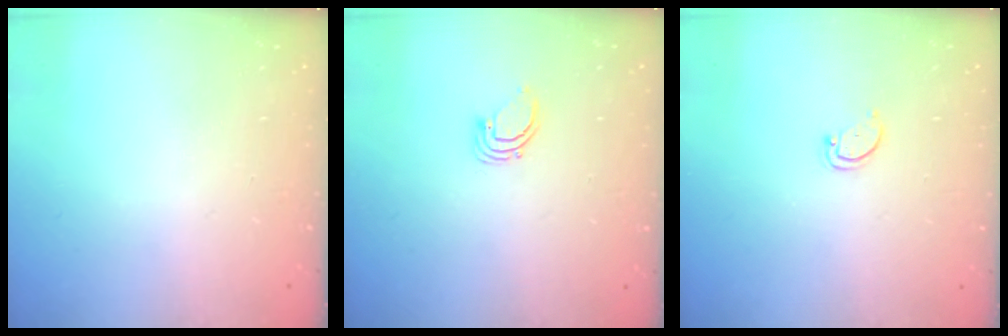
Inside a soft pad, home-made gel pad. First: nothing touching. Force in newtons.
{"total": 2.5, "press": 2.5, "slide": 0.1}
{"total": 2.6, "press": 2.5, "slide": 0.4}